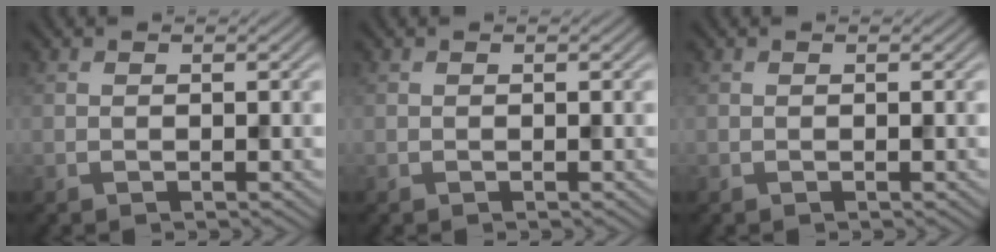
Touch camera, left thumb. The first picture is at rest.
{"total": 0.0}
{"total": 0.0}